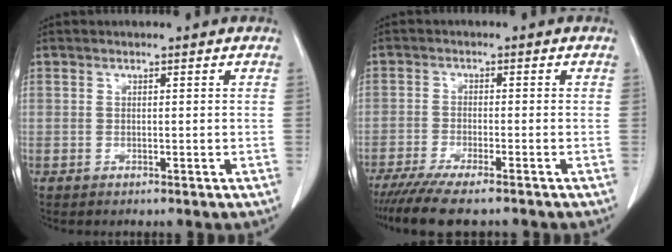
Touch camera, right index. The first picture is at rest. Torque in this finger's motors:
{"motor_torque": [1.09, -1.01, 0.41, 0.13]}